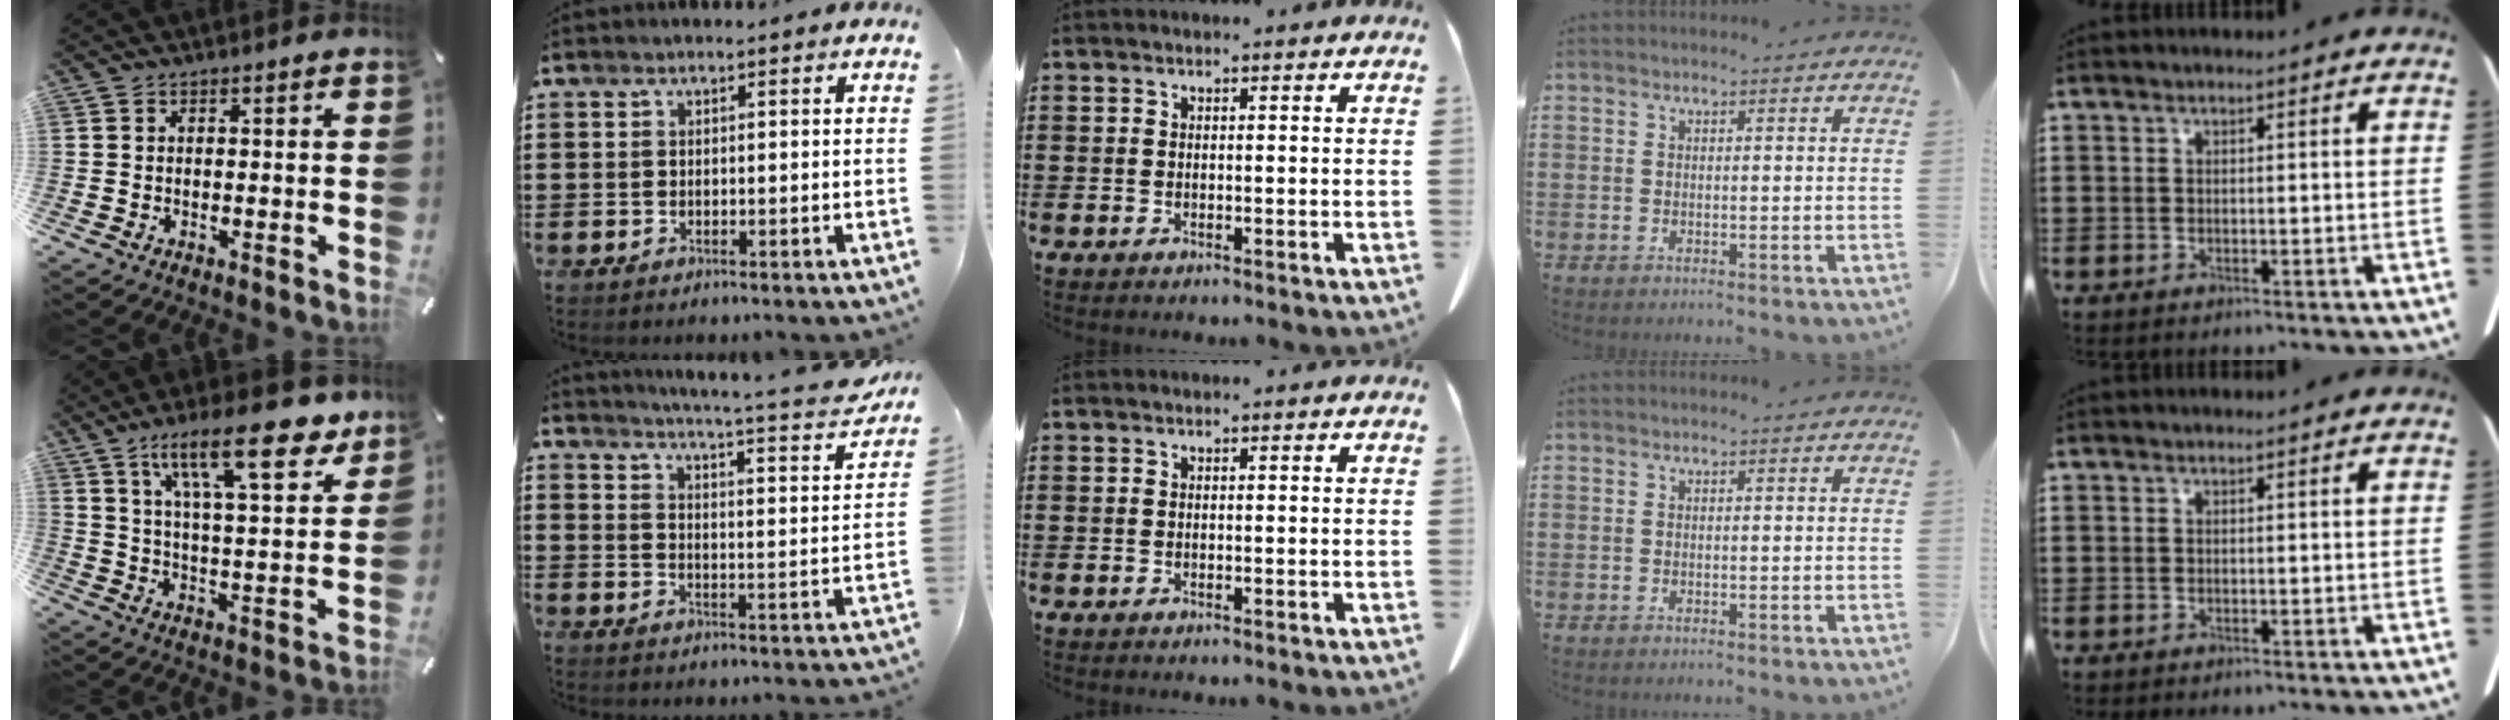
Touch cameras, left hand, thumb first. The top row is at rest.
{"thumb": {"total": 19.8, "force": [11.9, 6.7, 14.2], "torque": [-0.224, -0.053, 0.189]}, "index": {"total": 4.9, "force": [4.2, -0.8, 2.3], "torque": [-0.058, -0.040, 0.061]}}